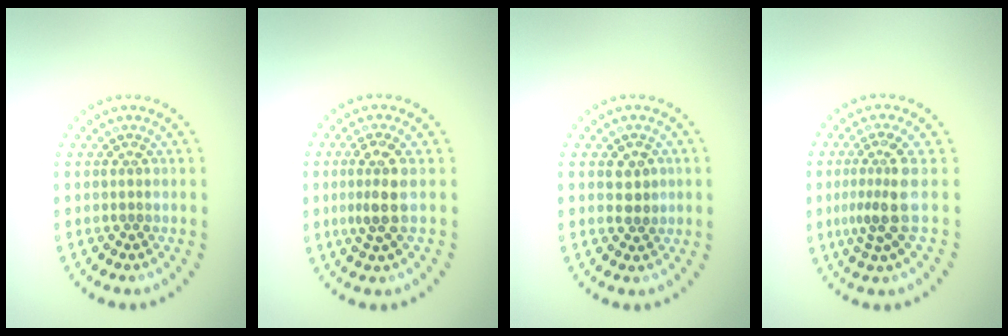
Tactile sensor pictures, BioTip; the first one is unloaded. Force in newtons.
{"total": 2.6, "press": 2.3, "slide": 1.2}
{"total": 1.9, "press": 1.8, "slide": 0.5}
{"total": 3.5, "press": 2.4, "slide": 2.6}